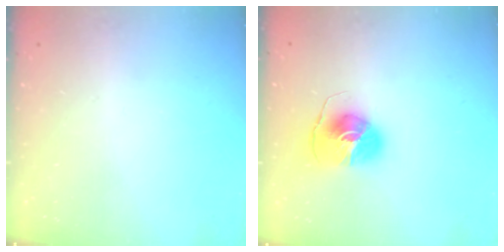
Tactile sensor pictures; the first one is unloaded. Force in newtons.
{"total": 8.4, "press": 8.4, "slide": 0.2}